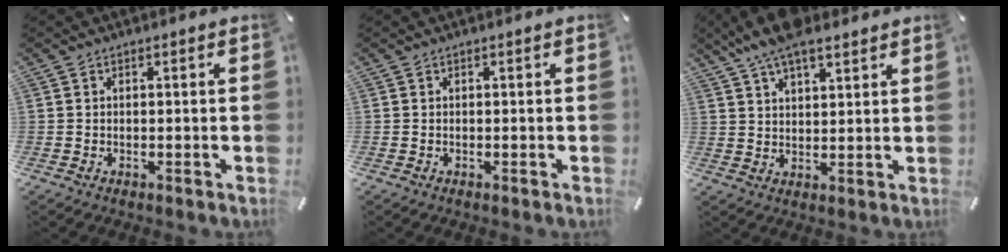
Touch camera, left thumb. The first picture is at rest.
{"total": 0.0}
{"total": 9.1, "force": [6.7, 3.7, 4.9], "torque": [-0.093, -0.022, 0.124]}